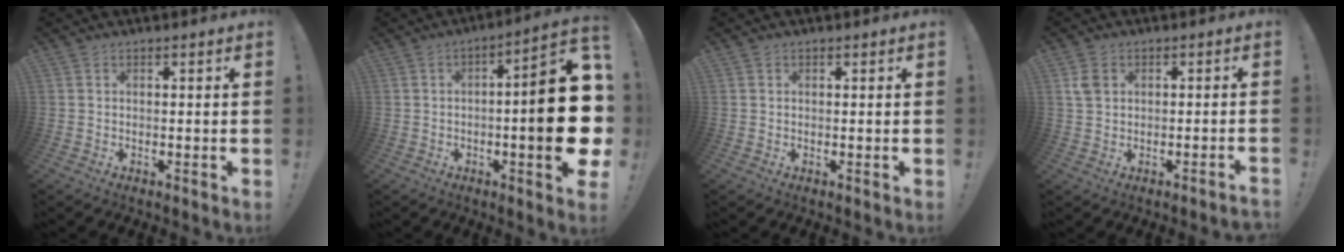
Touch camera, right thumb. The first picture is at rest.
{"total": 19.3, "force": [-1.8, 3.3, 19.0], "torque": [-0.264, 0.003, -0.024]}
{"total": 0.0}
{"total": 3.5, "force": [-0.2, 2.5, 2.4], "torque": [-0.043, 0.011, 0.000]}